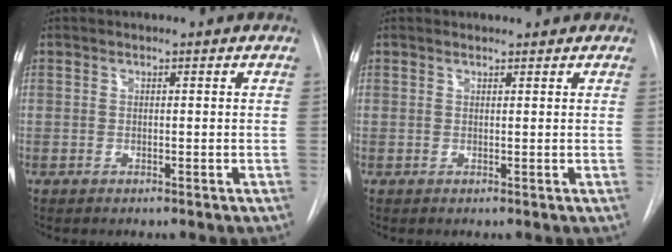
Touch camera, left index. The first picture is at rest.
{"total": 1.4, "force": [1.2, 0.6, 0.3], "torque": [-0.005, 0.011, 0.013]}